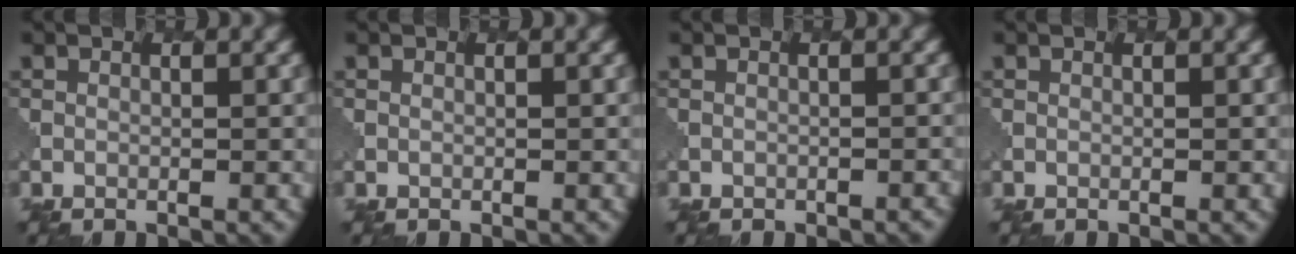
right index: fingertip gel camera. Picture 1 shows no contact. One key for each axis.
{"total": 0.0}
{"total": 0.9, "fx": -0.9, "fy": 0.3, "fz": -0.1, "tx": 0.007, "ty": -0.003, "tz": -0.006}
{"total": 0.0}